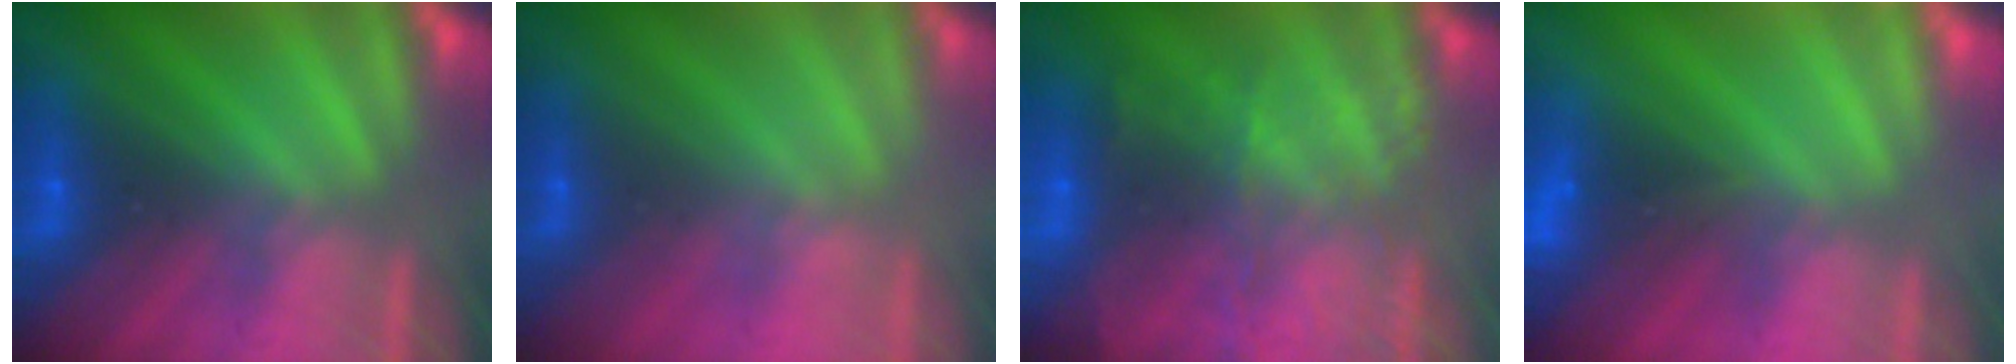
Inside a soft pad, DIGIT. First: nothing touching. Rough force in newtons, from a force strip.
{"total": 2.2}
{"total": 8.6}
{"total": 4.9}